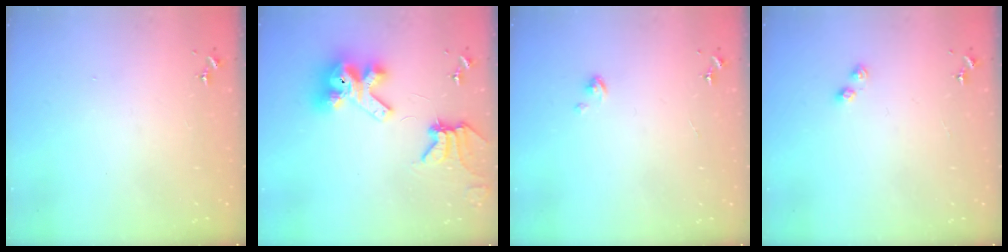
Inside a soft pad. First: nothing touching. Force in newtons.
{"total": 13.6, "press": 13.5, "slide": 1.9}
{"total": 3.0, "press": 3.0, "slide": 0.2}
{"total": 2.8, "press": 2.8, "slide": 0.4}